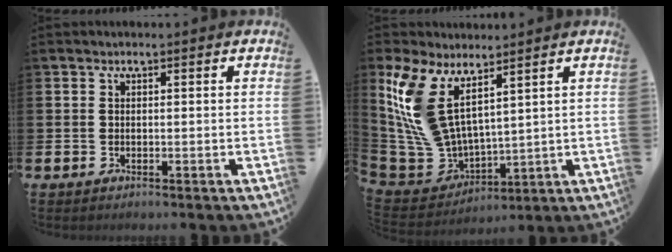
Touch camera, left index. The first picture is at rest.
{"total": 9.9, "force": [6.3, 4.6, 6.0], "torque": [-0.151, -0.031, 0.118]}